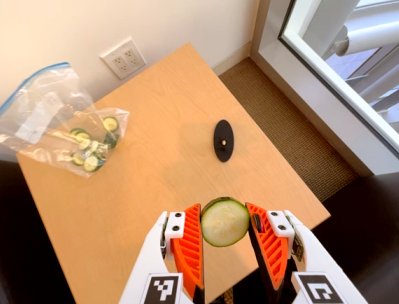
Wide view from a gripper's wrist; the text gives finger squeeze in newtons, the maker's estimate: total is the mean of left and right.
{"total": 8.9, "left": 9.1, "right": 8.7}